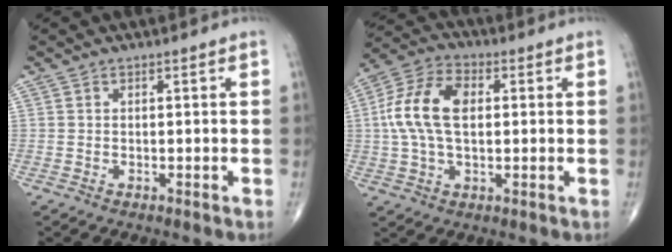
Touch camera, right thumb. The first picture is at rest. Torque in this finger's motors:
{"motor_torque": [0.16, 0.25, 1.08, 0.43, 0.15]}